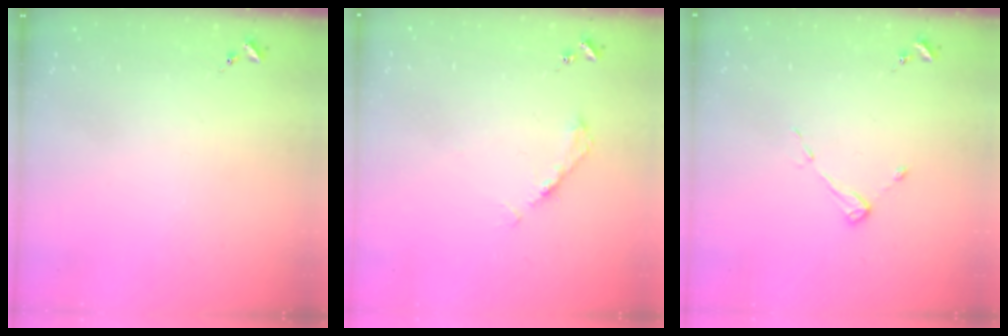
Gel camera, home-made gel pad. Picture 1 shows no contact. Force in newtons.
{"total": 5.3, "press": 5.3, "slide": 0.5}
{"total": 4.3, "press": 4.3, "slide": 0.5}